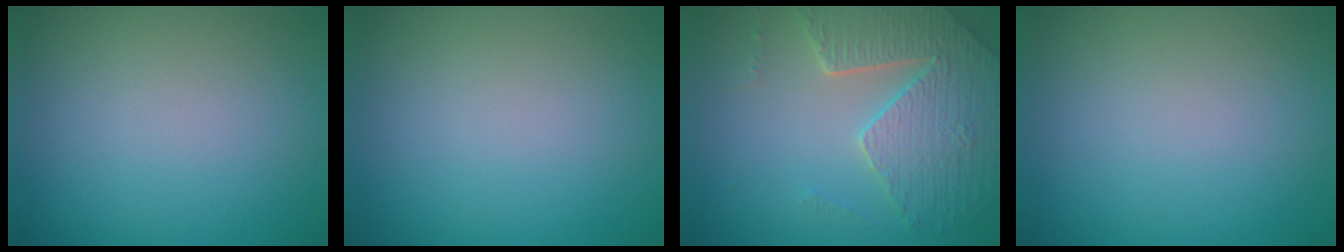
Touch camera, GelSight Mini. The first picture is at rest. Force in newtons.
{"total": 0.0}
{"total": 5.0, "press": 4.5, "slide": 2.1}
{"total": 0.0}